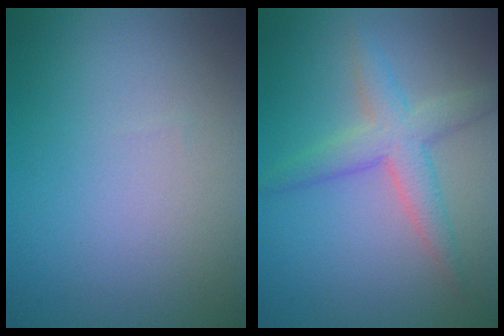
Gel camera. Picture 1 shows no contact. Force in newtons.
{"total": 3.6, "press": 3.6, "slide": 0.1}